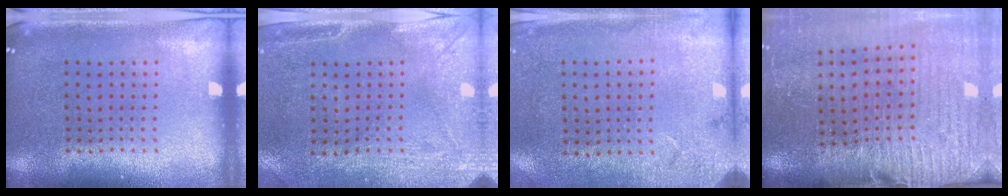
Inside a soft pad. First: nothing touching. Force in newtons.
{"total": 3.0, "press": 2.3, "slide": 1.8}
{"total": 2.6, "press": 2.1, "slide": 1.6}
{"total": 4.0, "press": 3.6, "slide": 1.9}